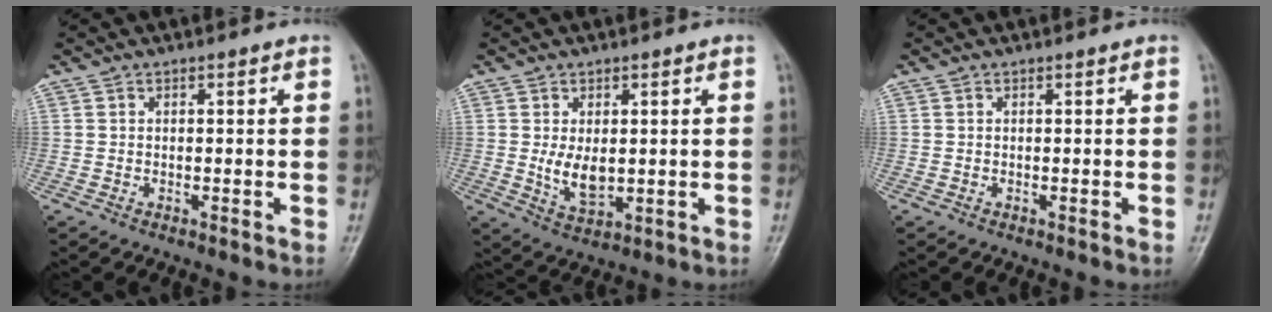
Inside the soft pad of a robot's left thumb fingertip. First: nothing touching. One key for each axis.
{"total": 5.7, "fx": 0.3, "fy": 3.3, "fz": 4.7, "tx": -0.072, "ty": -0.014, "tz": 0.015}
{"total": 0.0}